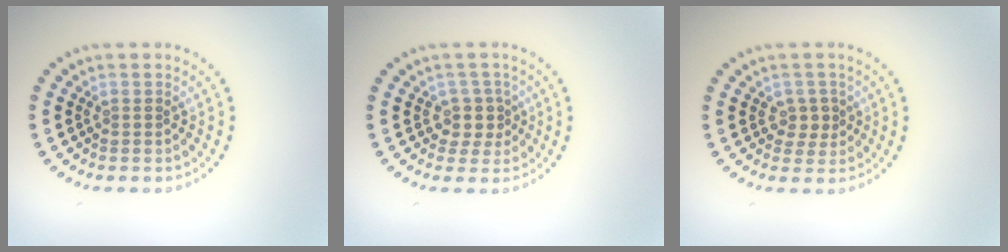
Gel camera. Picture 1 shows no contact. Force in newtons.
{"total": 2.3, "press": 1.9, "slide": 1.3}
{"total": 1.7, "press": 1.6, "slide": 0.6}